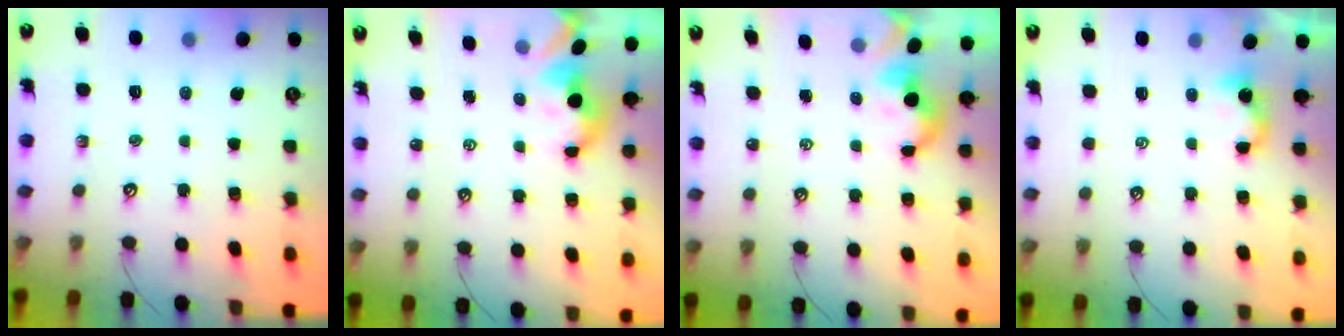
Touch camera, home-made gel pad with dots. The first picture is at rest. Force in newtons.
{"total": 1.9, "press": 1.9, "slide": 0.2}
{"total": 1.7, "press": 1.6, "slide": 0.2}
{"total": 2.6, "press": 2.6, "slide": 0.2}